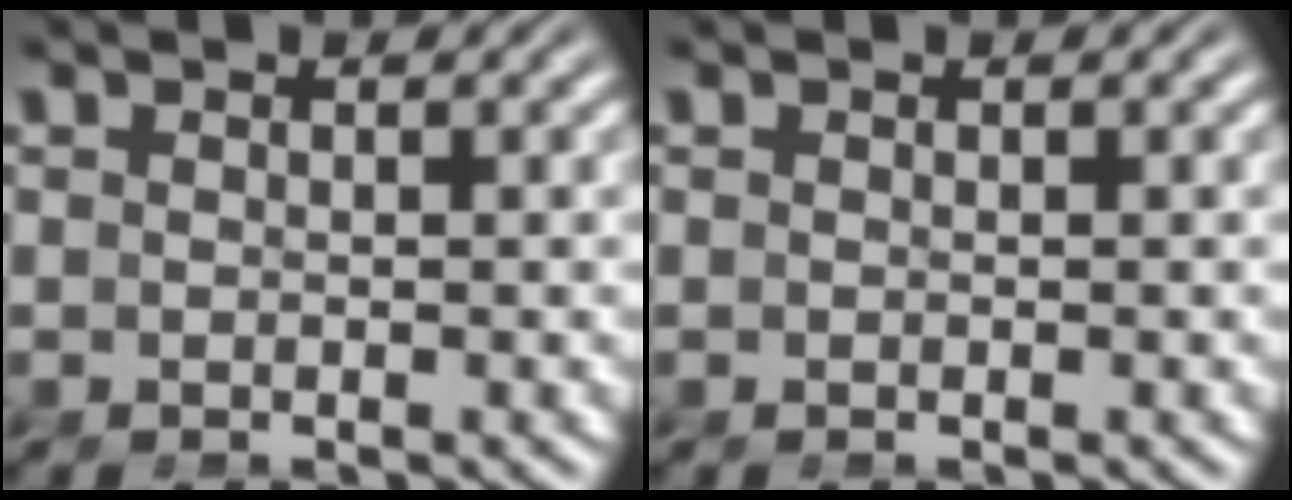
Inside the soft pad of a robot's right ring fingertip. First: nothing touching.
{"total": 0.0}